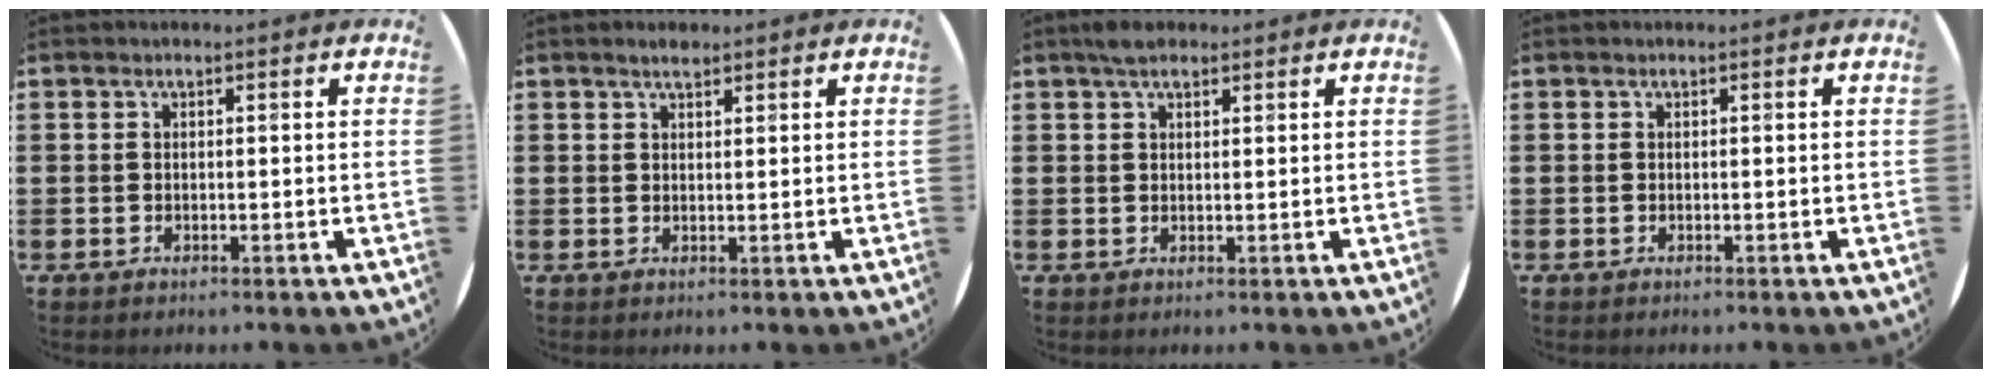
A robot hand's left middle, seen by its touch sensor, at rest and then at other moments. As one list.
[{"total": 1.6, "force": [1.4, 0.4, 0.6], "torque": [-0.013, 0.004, 0.025]}, {"total": 2.2, "force": [1.7, 0.9, 1.2], "torque": [-0.025, 0.007, 0.030]}, {"total": 0.0}]